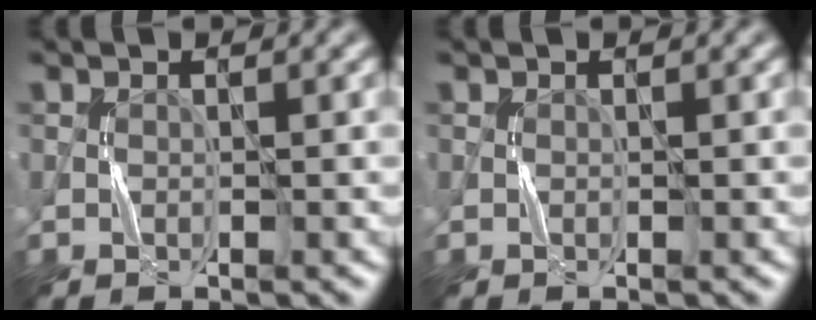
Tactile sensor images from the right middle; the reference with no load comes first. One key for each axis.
{"total": 0.0}